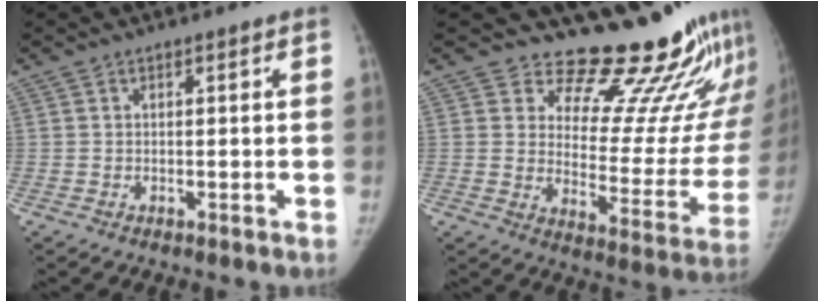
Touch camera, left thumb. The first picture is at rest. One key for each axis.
{"total": 19.4, "fx": 17.7, "fy": 5.8, "fz": 5.5, "tx": -0.010, "ty": -0.169, "tz": 0.222}